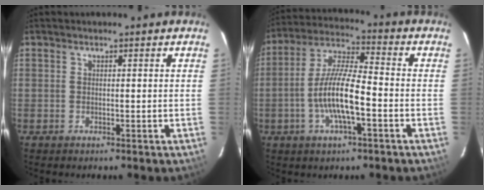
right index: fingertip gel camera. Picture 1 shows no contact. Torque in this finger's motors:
{"motor_torque": [0.93, -0.39, 0.58, 0.21]}